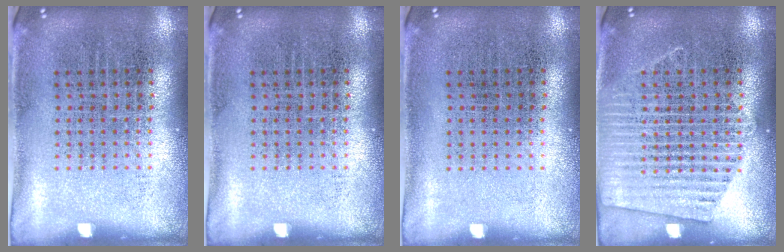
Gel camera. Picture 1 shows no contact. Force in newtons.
{"total": 0.0}
{"total": 0.0}
{"total": 2.6, "press": 2.6, "slide": 0.3}